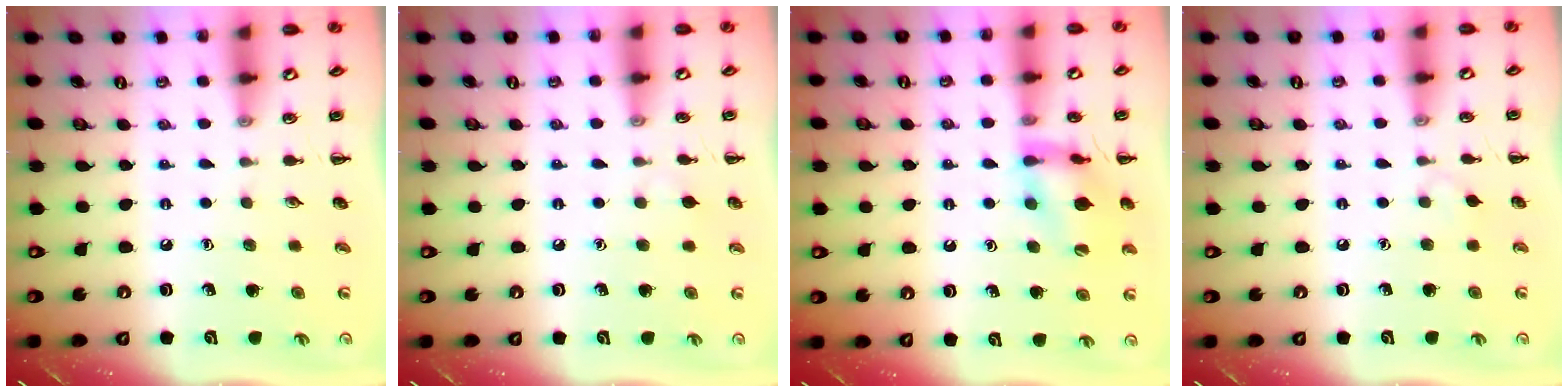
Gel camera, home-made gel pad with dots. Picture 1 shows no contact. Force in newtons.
{"total": 3.9, "press": 3.6, "slide": 1.6}
{"total": 16.0, "press": 15.8, "slide": 2.3}
{"total": 2.9, "press": 2.7, "slide": 1.2}